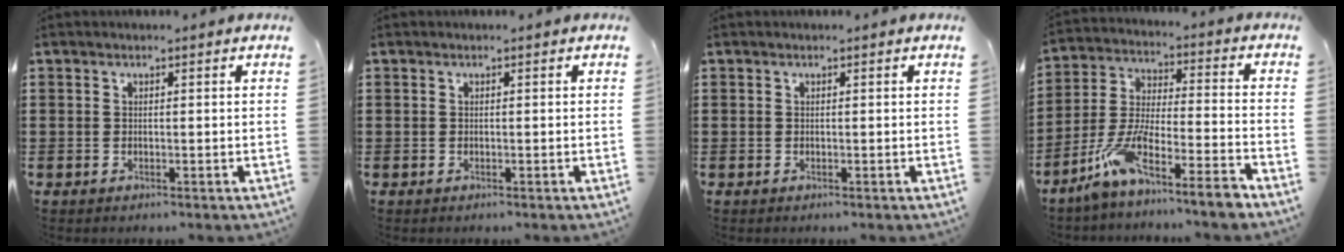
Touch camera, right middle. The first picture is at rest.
{"total": 0.0}
{"total": 0.0}
{"total": 8.7, "force": [-7.4, -0.1, 4.7], "torque": [-0.104, -0.011, -0.153]}